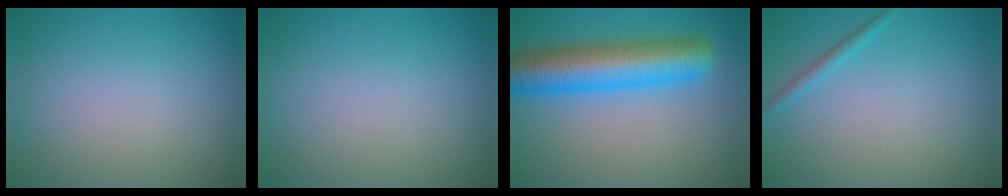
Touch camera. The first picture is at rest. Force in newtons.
{"total": 0.0}
{"total": 8.8, "press": 8.8, "slide": 0.2}
{"total": 1.1, "press": 1.1, "slide": 0.1}